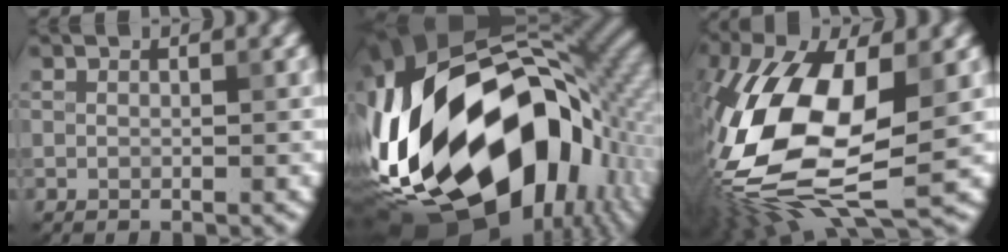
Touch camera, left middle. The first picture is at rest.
{"total": 22.6, "force": [-5.1, 13.7, 17.3], "torque": [-0.350, -0.032, -0.083]}
{"total": 15.7, "force": [-0.9, 8.0, 13.5], "torque": [-0.292, -0.007, -0.024]}